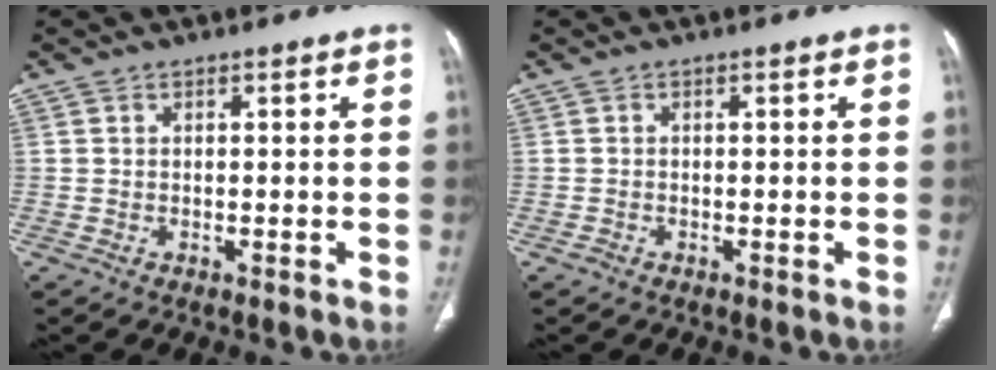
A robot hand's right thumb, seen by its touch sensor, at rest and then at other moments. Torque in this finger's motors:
{"motor_torque": [-0.16, 0.04, -0.23, 0.08, -0.02]}